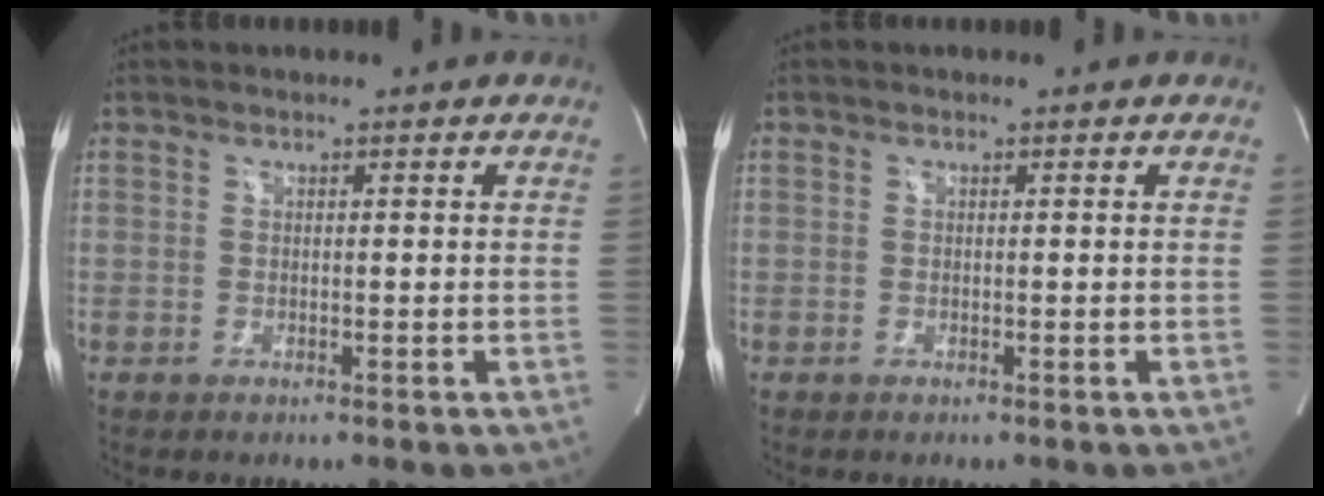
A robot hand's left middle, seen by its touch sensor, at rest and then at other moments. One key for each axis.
{"total": 0.0}